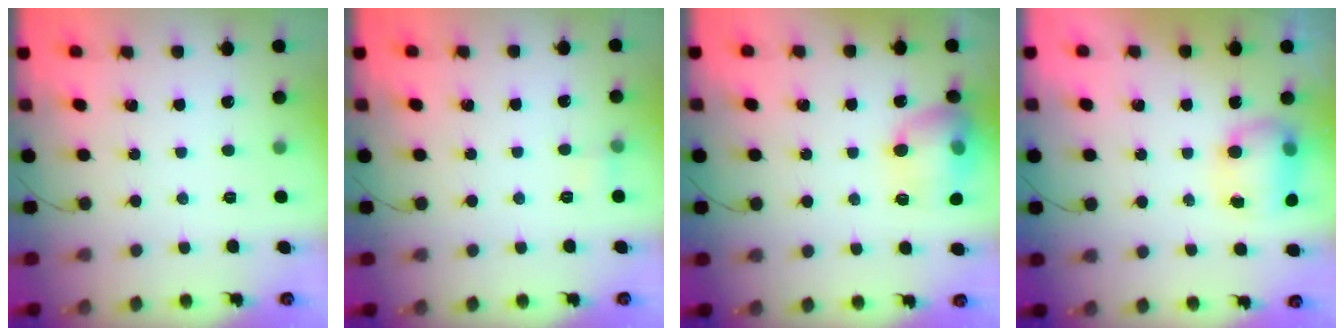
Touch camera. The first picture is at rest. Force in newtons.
{"total": 4.8, "press": 4.6, "slide": 1.5}
{"total": 14.8, "press": 14.7, "slide": 1.7}
{"total": 8.0, "press": 8.0, "slide": 0.5}